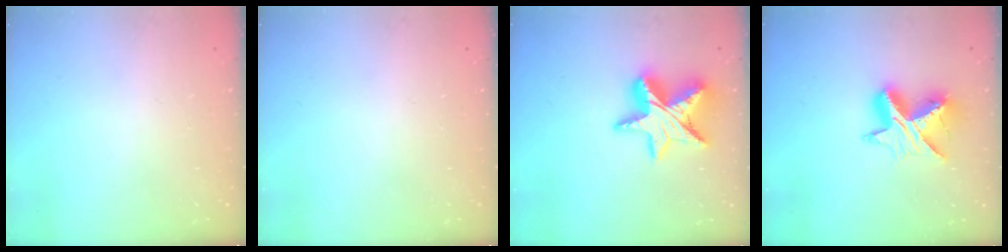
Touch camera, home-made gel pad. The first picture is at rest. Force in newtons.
{"total": 0.0}
{"total": 16.4, "press": 16.3, "slide": 1.3}
{"total": 10.2, "press": 10.2, "slide": 0.8}